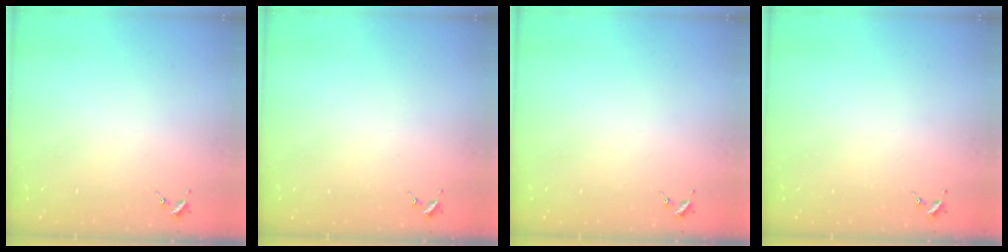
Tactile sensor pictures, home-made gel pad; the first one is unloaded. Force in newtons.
{"total": 0.0}
{"total": 0.0}
{"total": 0.0}